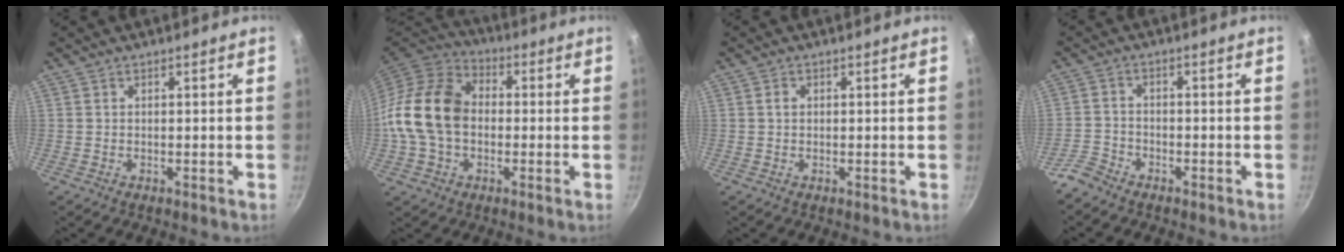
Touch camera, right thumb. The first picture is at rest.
{"total": 16.3, "force": [-0.9, 12.0, 11.1], "torque": [-0.186, 0.032, -0.033]}
{"total": 1.3, "force": [0.3, 1.0, 0.7], "torque": [-0.011, 0.005, 0.004]}
{"total": 3.9, "force": [-3.2, 1.9, 1.0], "torque": [-0.020, 0.030, -0.068]}